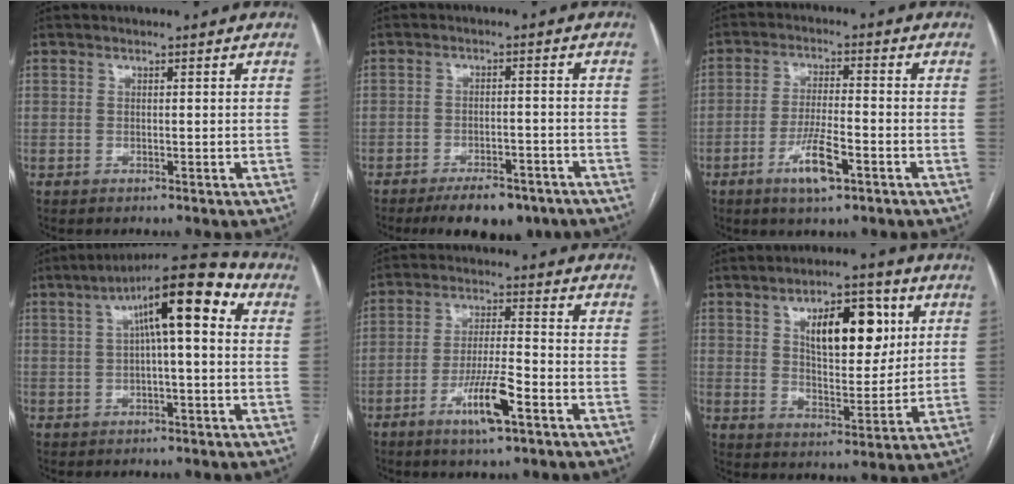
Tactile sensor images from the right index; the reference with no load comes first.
{"total": 8.8, "force": [-6.7, 3.2, 4.6], "torque": [-0.062, -0.001, -0.100]}
{"total": 7.0, "force": [-3.6, 1.2, 5.9], "torque": [-0.115, -0.006, -0.060]}
{"total": 12.3, "force": [3.1, 2.2, 11.7], "torque": [-0.181, 0.045, 0.042]}
{"total": 8.7, "force": [-4.4, 1.0, 7.4], "torque": [-0.141, -0.007, -0.078]}
{"total": 12.4, "force": [4.5, 5.2, 10.4], "torque": [-0.157, 0.012, 0.076]}